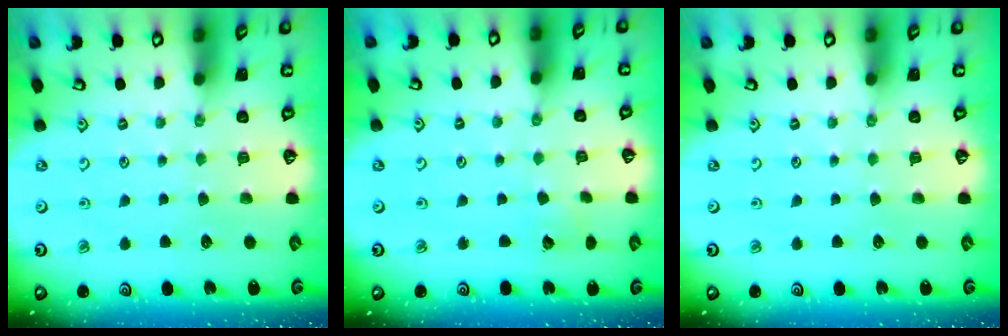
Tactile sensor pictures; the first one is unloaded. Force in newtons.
{"total": 3.5, "press": 3.5, "slide": 0.5}
{"total": 0.0}